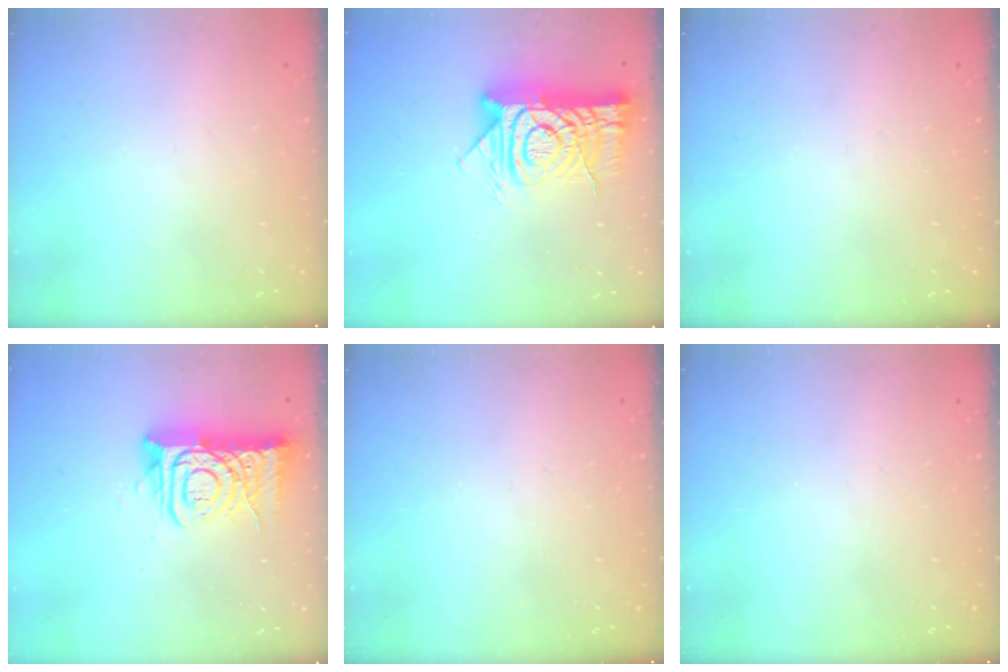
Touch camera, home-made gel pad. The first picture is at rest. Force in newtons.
{"total": 16.8, "press": 16.8, "slide": 1.7}
{"total": 0.0}
{"total": 14.2, "press": 14.1, "slide": 1.5}
{"total": 0.0}
{"total": 0.0}